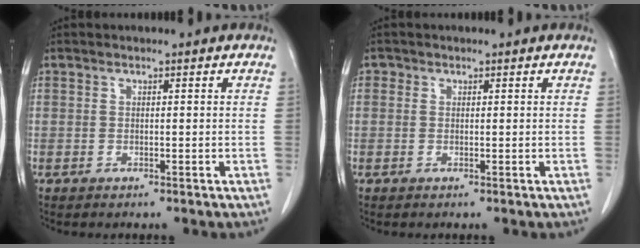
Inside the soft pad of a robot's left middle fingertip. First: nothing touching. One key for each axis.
{"total": 0.5, "fx": 0.2, "fy": 0.5, "fz": 0.1, "tx": 0.003, "ty": 0.001, "tz": 0.003}